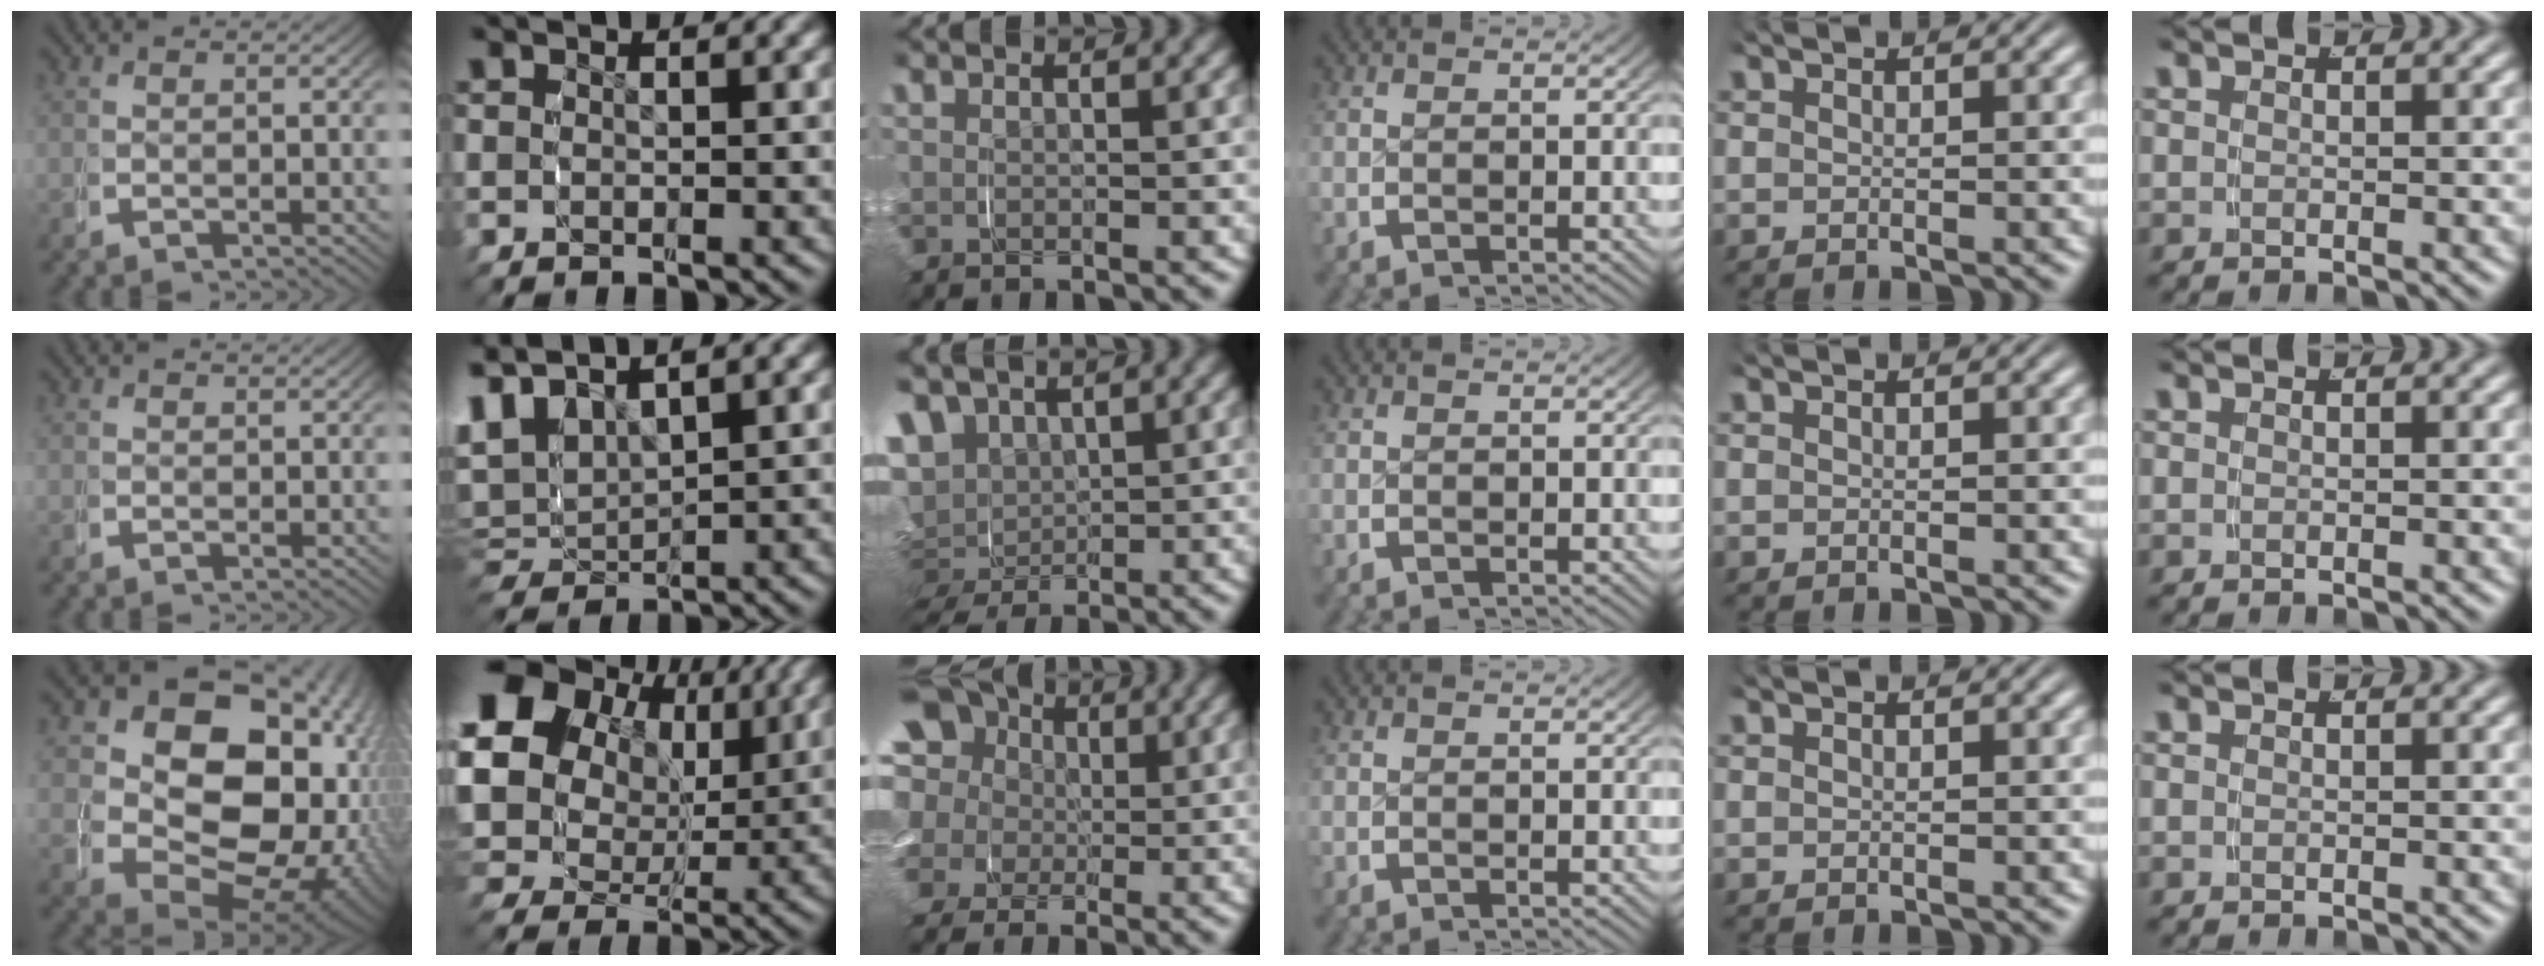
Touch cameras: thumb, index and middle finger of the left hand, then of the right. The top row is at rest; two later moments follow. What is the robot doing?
{"motion": "grasp_and_lifting", "object": "shoes"}